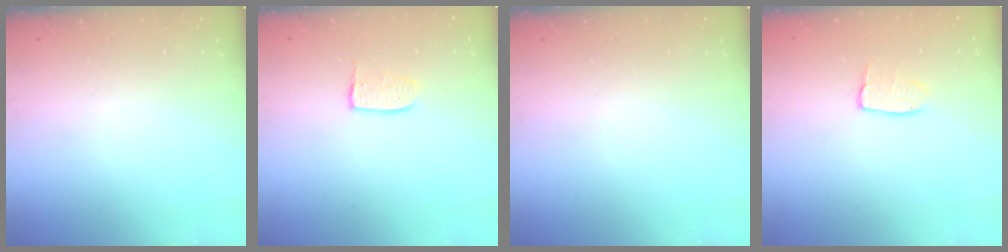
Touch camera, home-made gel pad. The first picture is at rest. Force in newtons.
{"total": 6.3, "press": 6.3, "slide": 0.3}
{"total": 0.0}
{"total": 6.3, "press": 6.3, "slide": 0.2}